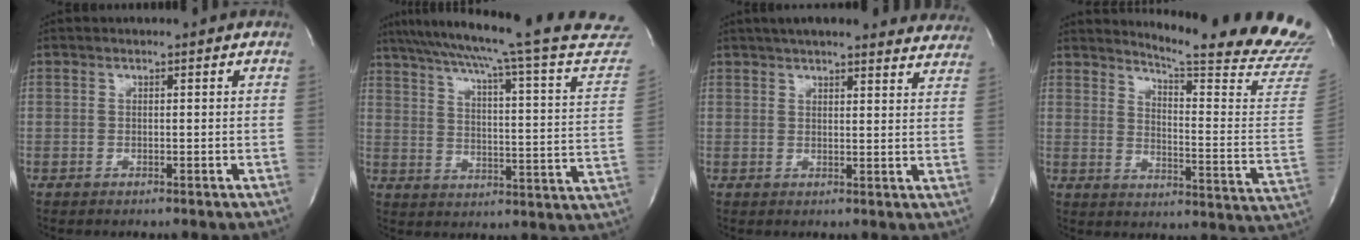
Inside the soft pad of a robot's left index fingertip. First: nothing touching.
{"total": 30.2, "force": [26.5, 0.3, 14.5], "torque": [-0.220, -0.077, 0.328]}
{"total": 21.1, "force": [19.3, 3.9, 7.8], "torque": [-0.109, -0.004, 0.225]}
{"total": 22.0, "force": [20.7, -1.3, 7.4], "torque": [-0.114, -0.154, 0.243]}